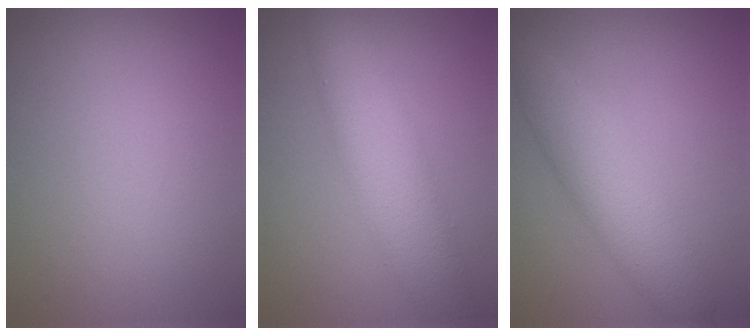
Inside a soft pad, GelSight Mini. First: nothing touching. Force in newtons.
{"total": 5.3, "press": 5.3, "slide": 0.1}
{"total": 4.6, "press": 4.6, "slide": 0.1}